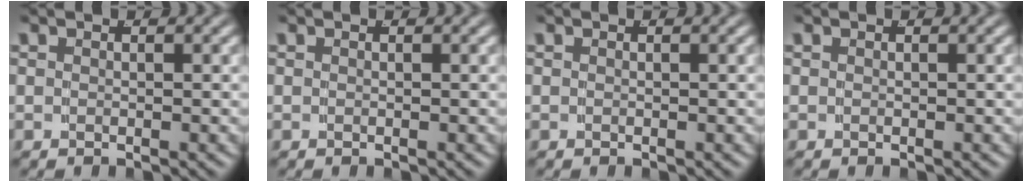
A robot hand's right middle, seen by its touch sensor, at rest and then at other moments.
{"total": 0.0}
{"total": 0.0}
{"total": 0.0}